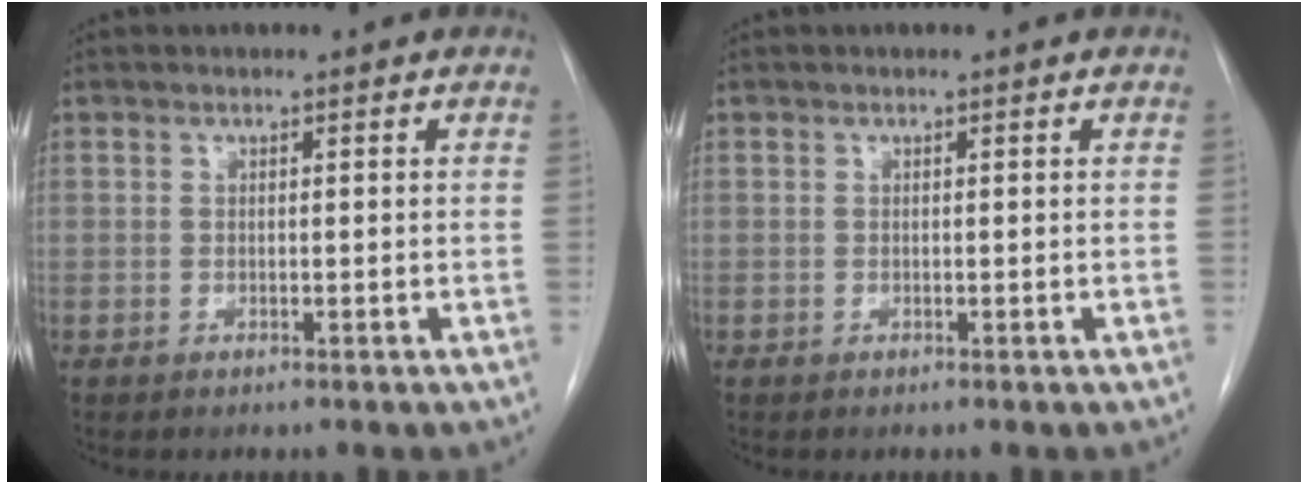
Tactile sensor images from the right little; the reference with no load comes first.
{"total": 0.0}